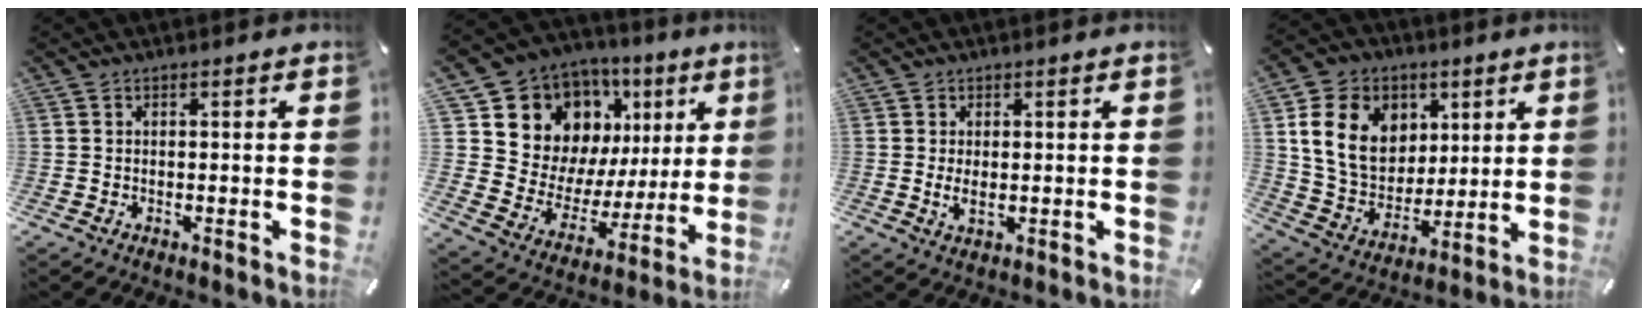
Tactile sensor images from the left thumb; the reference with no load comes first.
{"total": 14.5, "force": [8.5, 11.1, 4.1], "torque": [-0.076, -0.078, 0.169]}
{"total": 2.9, "force": [0.2, 1.1, 2.7], "torque": [-0.051, -0.005, -0.001]}
{"total": 16.0, "force": [4.9, 13.1, 7.8], "torque": [-0.151, -0.007, 0.095]}